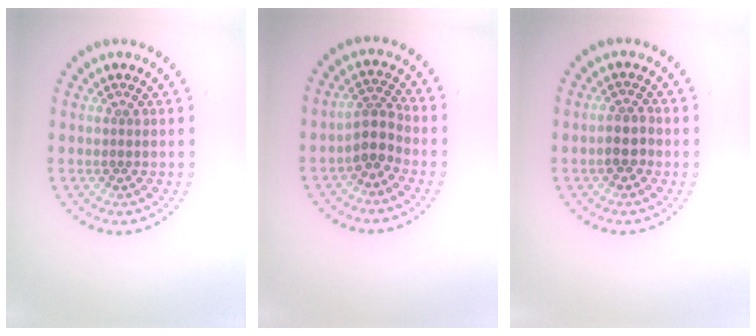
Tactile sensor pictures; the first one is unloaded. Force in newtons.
{"total": 2.5, "press": 2.0, "slide": 1.6}
{"total": 1.9, "press": 1.8, "slide": 0.7}